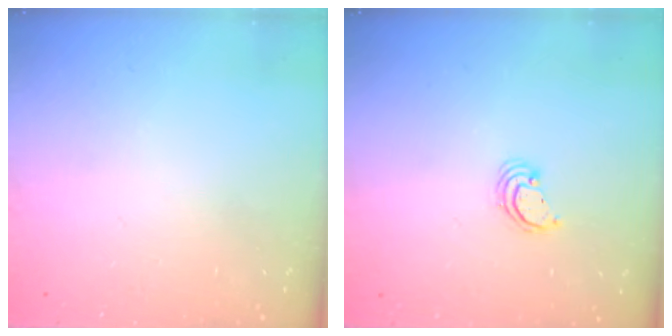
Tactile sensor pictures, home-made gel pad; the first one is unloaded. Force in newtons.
{"total": 2.2, "press": 2.2, "slide": 0.2}